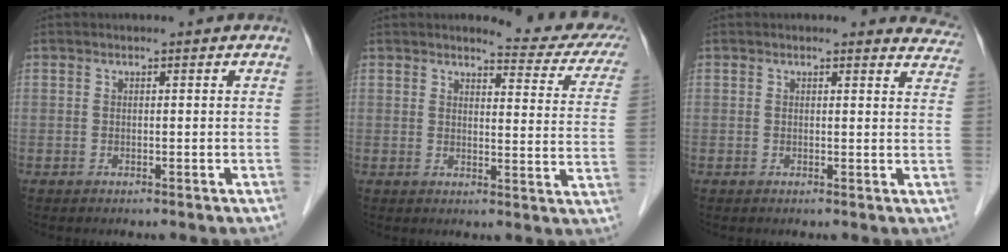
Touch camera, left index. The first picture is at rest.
{"total": 11.1, "force": [10.1, 1.7, 4.3], "torque": [-0.034, -0.041, 0.089]}
{"total": 5.1, "force": [4.8, 1.5, 0.5], "torque": [0.015, -0.020, 0.023]}